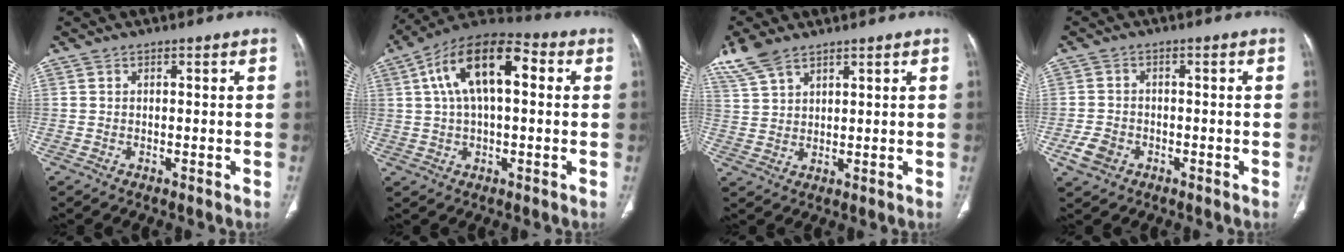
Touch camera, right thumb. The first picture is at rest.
{"total": 15.9, "force": [3.6, 7.8, 13.4], "torque": [-0.227, 0.032, 0.053]}
{"total": 6.7, "force": [5.1, 2.8, 3.3], "torque": [-0.071, -0.005, 0.113]}
{"total": 4.0, "force": [-1.8, 3.1, 1.8], "torque": [-0.035, 0.008, -0.028]}